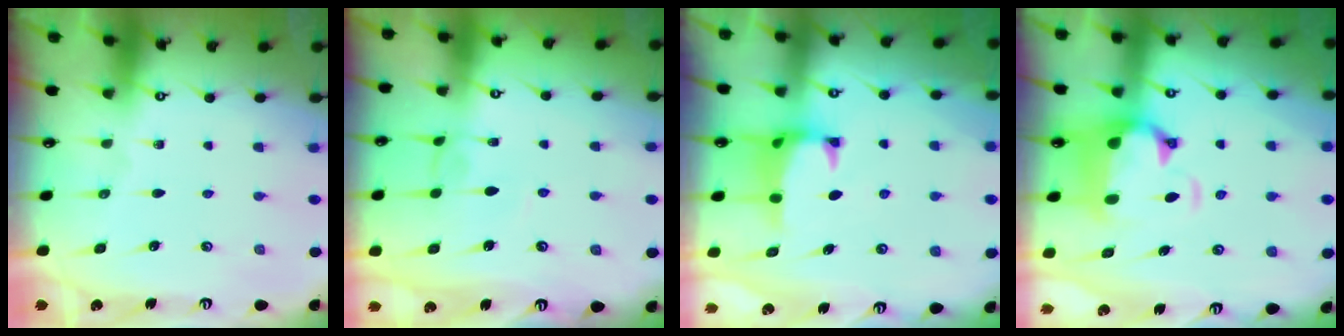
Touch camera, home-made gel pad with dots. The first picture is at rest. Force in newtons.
{"total": 1.2, "press": 1.1, "slide": 0.4}
{"total": 0.8, "press": 0.1, "slide": 0.8}
{"total": 2.6, "press": 2.1, "slide": 1.5}